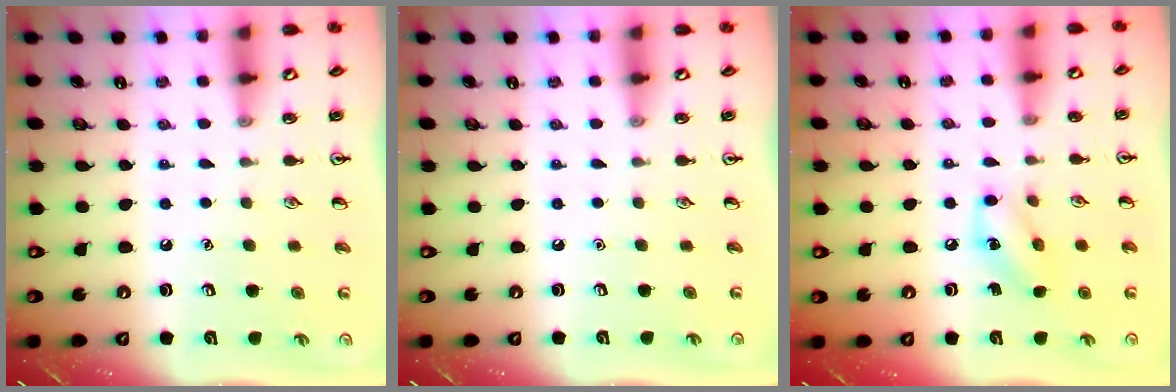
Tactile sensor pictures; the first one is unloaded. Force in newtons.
{"total": 0.0}
{"total": 7.8, "press": 7.8, "slide": 0.6}